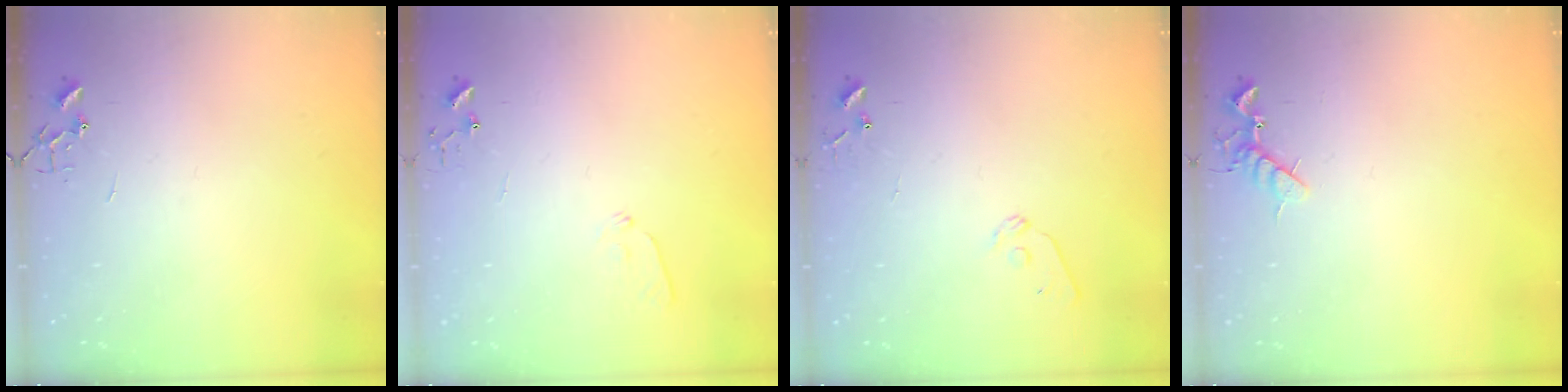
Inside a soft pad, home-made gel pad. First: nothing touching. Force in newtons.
{"total": 5.6, "press": 5.6, "slide": 0.6}
{"total": 7.2, "press": 7.2, "slide": 0.5}
{"total": 7.0, "press": 6.9, "slide": 1.1}